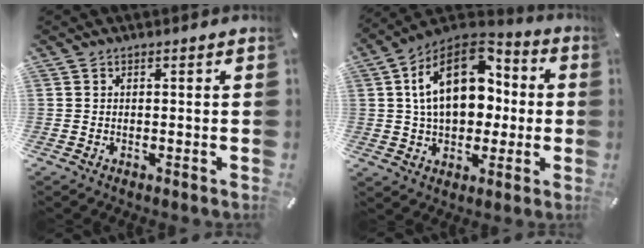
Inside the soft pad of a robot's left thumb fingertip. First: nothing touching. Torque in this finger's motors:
{"motor_torque": [1.21, 1.41, 1.61, -1.16, 0.58]}